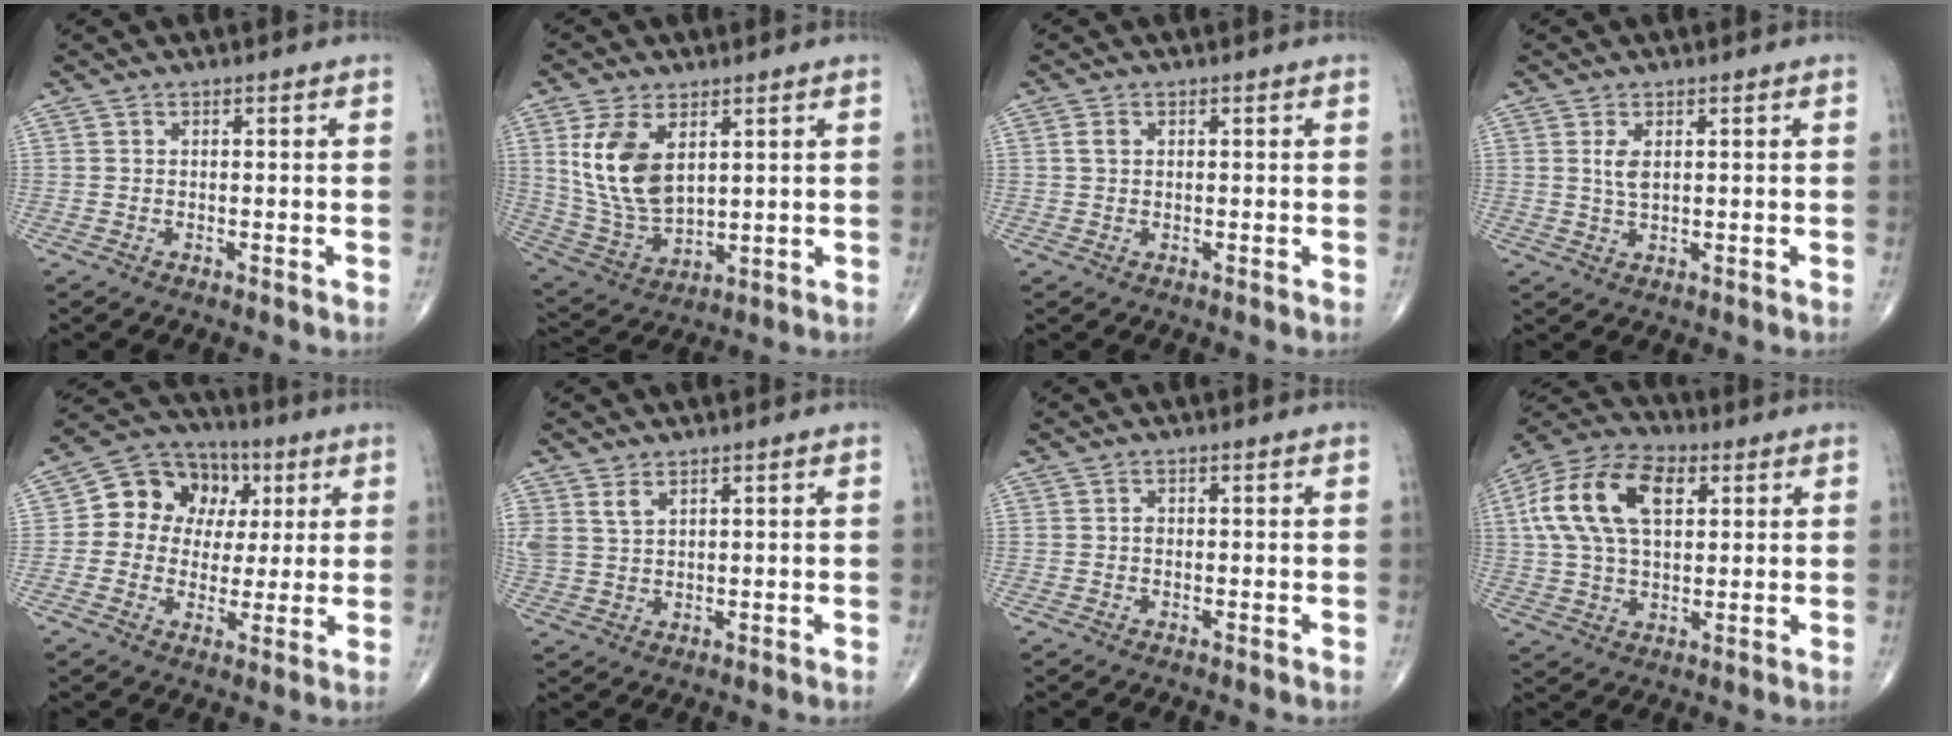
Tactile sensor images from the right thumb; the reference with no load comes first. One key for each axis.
{"total": 13.6, "fx": 4.2, "fy": 7.7, "fz": 10.4, "tx": -0.199, "ty": -0.018, "tz": 0.098}
{"total": 1.5, "fx": 0.4, "fy": 1.1, "fz": 1.0, "tx": -0.020, "ty": 0.004, "tz": 0.008}
{"total": 2.9, "fx": 0.9, "fy": 1.4, "fz": 2.5, "tx": -0.049, "ty": -0.003, "tz": 0.021}
{"total": 13.6, "fx": 2.6, "fy": 11.4, "fz": 7.0, "tx": -0.070, "ty": 0.016, "tz": 0.035}
{"total": 4.0, "fx": 2.4, "fy": 2.3, "fz": 2.2, "tx": -0.044, "ty": -0.005, "tz": 0.059}
{"total": 0.8, "fx": 0.0, "fy": 0.7, "fz": 0.4, "tx": -0.003, "ty": 0.003, "tz": -0.002}
{"total": 17.3, "fx": 4.9, "fy": 10.2, "fz": 13.2, "tx": -0.244, "ty": 0.014, "tz": 0.082}